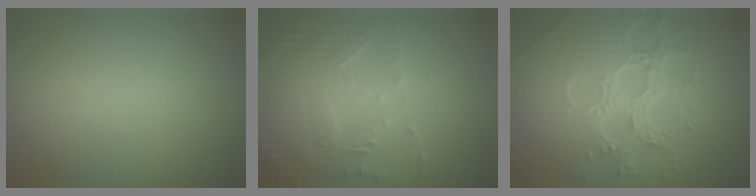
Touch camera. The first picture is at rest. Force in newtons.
{"total": 5.8, "press": 3.7, "slide": 4.4}
{"total": 8.5, "press": 6.2, "slide": 5.8}